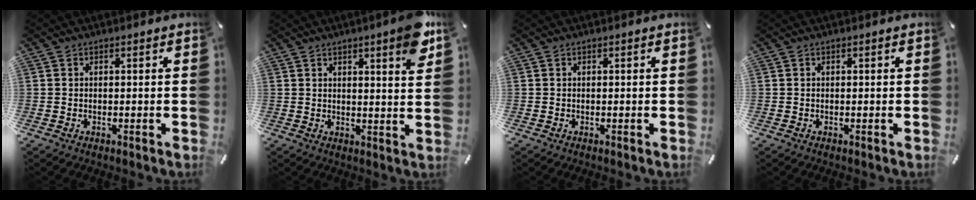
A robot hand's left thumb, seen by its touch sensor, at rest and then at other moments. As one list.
[{"total": 6.5, "force": [4.2, 1.0, 4.9], "torque": [-0.071, -0.023, 0.067]}, {"total": 0.0}, {"total": 0.0}]